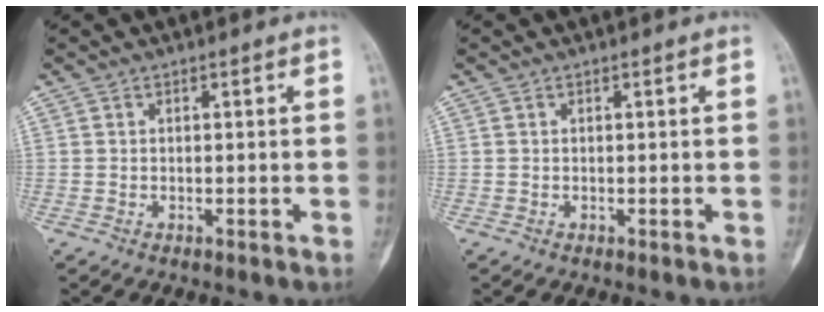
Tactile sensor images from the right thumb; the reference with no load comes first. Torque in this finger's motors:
{"motor_torque": [-0.01, 0.01, 0.00, 0.00, 0.11]}